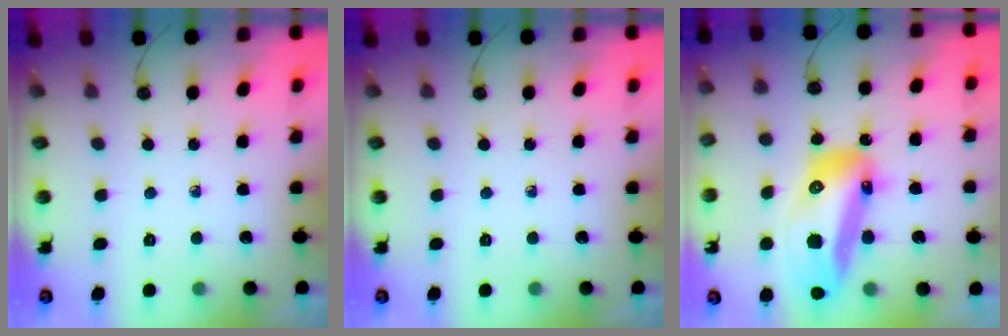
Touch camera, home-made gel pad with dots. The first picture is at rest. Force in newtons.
{"total": 0.0}
{"total": 22.8, "press": 22.6, "slide": 2.9}